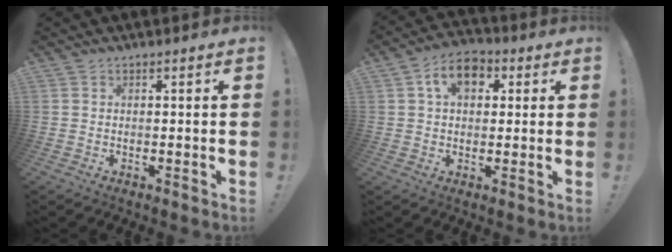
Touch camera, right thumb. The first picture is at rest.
{"total": 9.8, "force": [3.0, 6.7, 6.5], "torque": [-0.105, 0.017, 0.055]}